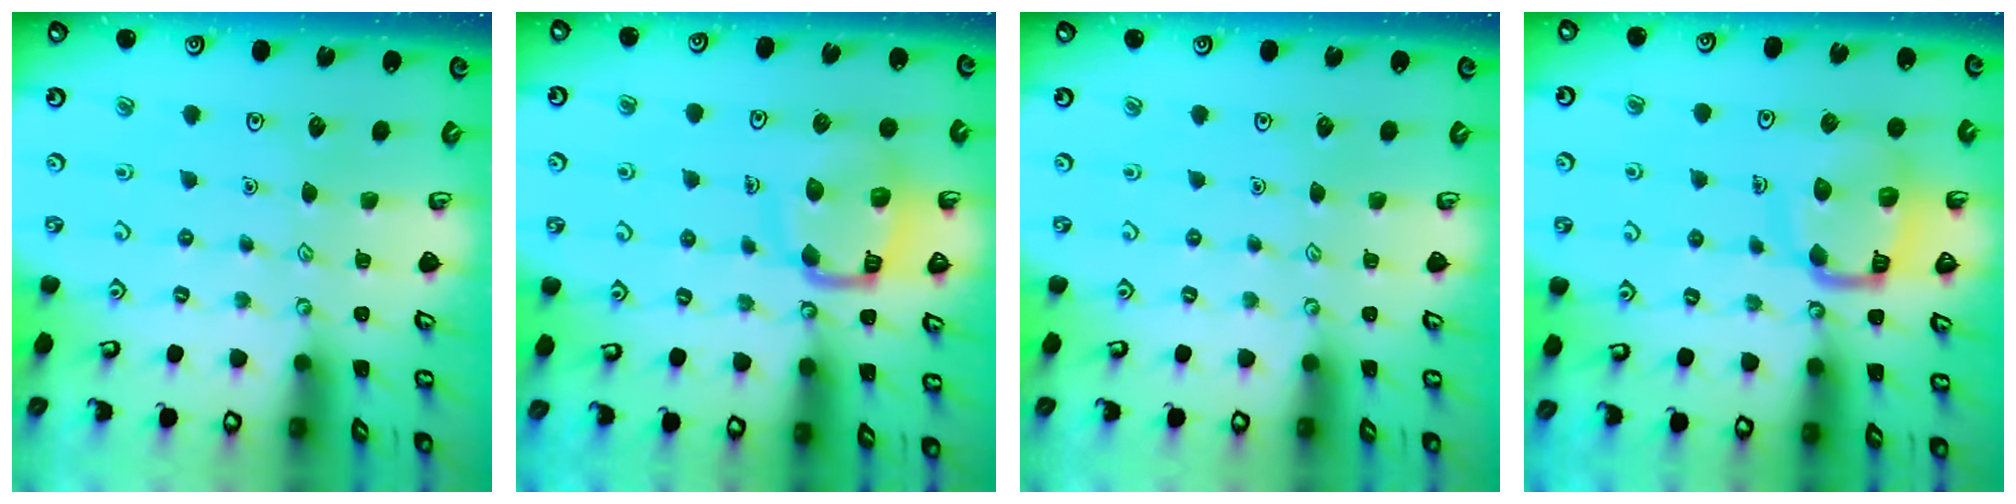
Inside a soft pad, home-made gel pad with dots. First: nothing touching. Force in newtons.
{"total": 11.9, "press": 11.8, "slide": 1.2}
{"total": 0.0}
{"total": 12.3, "press": 12.2, "slide": 1.4}